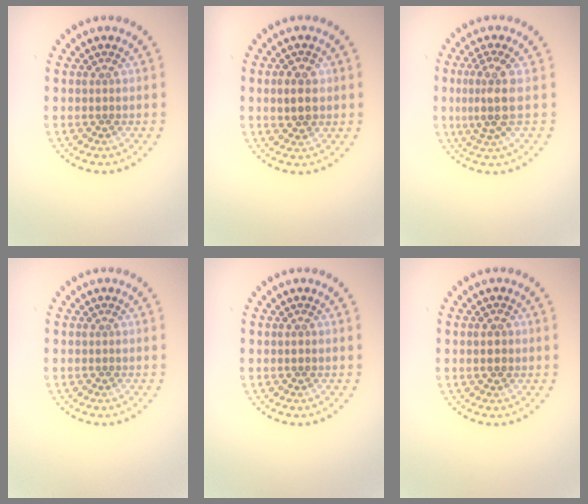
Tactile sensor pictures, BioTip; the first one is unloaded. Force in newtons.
{"total": 2.6, "press": 2.6, "slide": 0.3}
{"total": 3.2, "press": 2.6, "slide": 1.8}
{"total": 0.0}
{"total": 0.5, "press": 0.5, "slide": 0.1}
{"total": 1.8, "press": 1.8, "slide": 0.1}